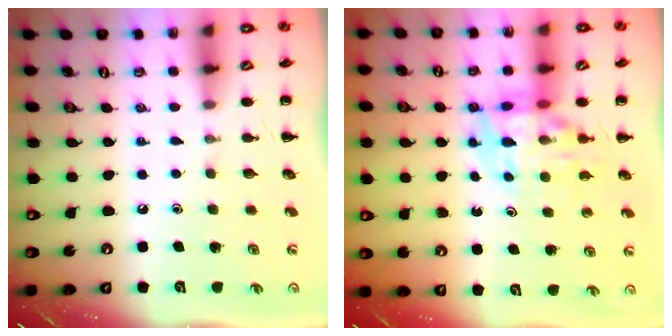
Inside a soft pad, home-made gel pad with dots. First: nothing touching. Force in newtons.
{"total": 10.3, "press": 10.0, "slide": 2.7}